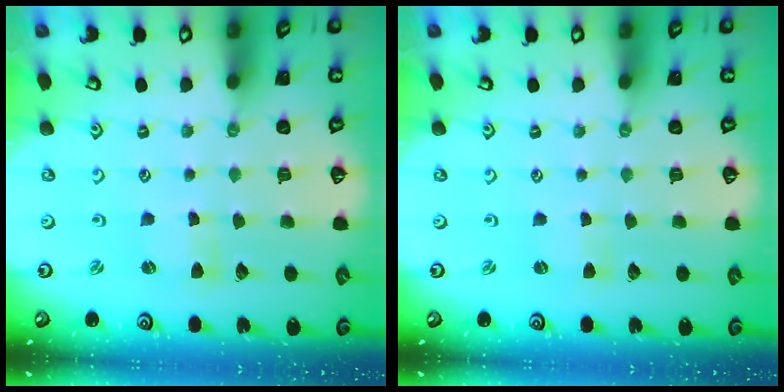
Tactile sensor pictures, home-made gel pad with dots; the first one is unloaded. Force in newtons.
{"total": 0.0}